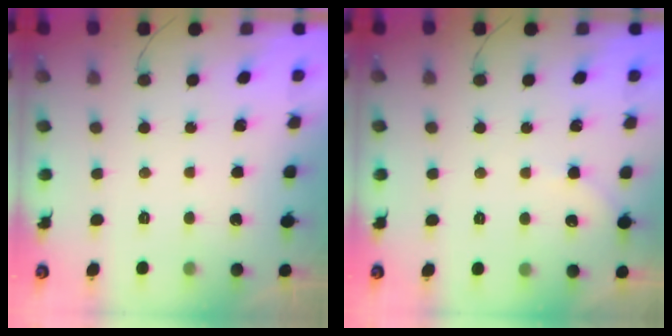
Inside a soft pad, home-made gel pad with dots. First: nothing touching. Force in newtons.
{"total": 1.7, "press": 1.6, "slide": 0.3}